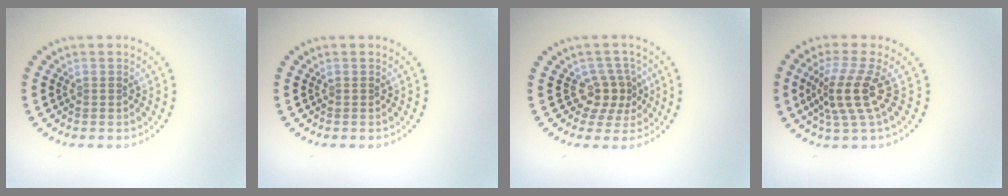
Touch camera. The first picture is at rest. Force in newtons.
{"total": 0.0}
{"total": 2.8, "press": 2.1, "slide": 1.9}
{"total": 3.9, "press": 2.7, "slide": 2.8}